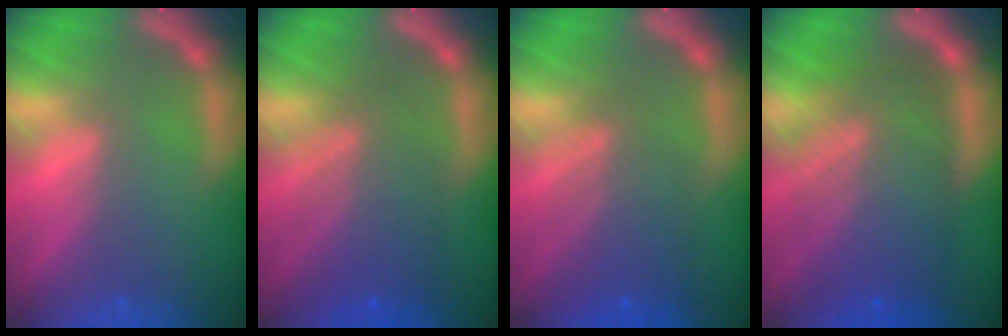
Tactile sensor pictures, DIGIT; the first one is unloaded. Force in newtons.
{"total": 6.6}
{"total": 5.5}
{"total": 10.1}